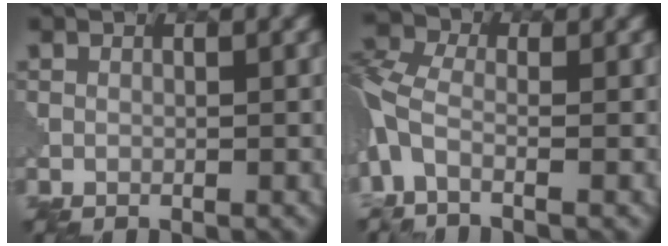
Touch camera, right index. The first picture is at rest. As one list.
[{"total": 4.7, "force": [-2.0, 2.0, 3.8], "torque": [-0.097, -0.007, -0.052]}]